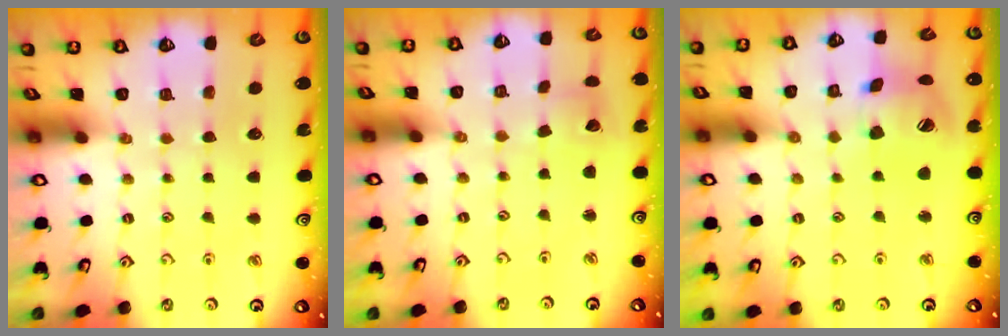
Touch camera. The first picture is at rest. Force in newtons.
{"total": 2.4, "press": 2.4, "slide": 0.3}
{"total": 15.8, "press": 15.6, "slide": 2.2}